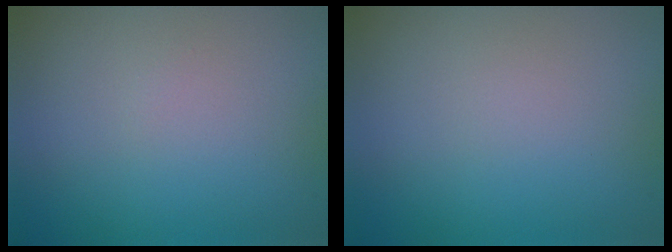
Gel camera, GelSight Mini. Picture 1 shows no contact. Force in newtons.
{"total": 0.0}